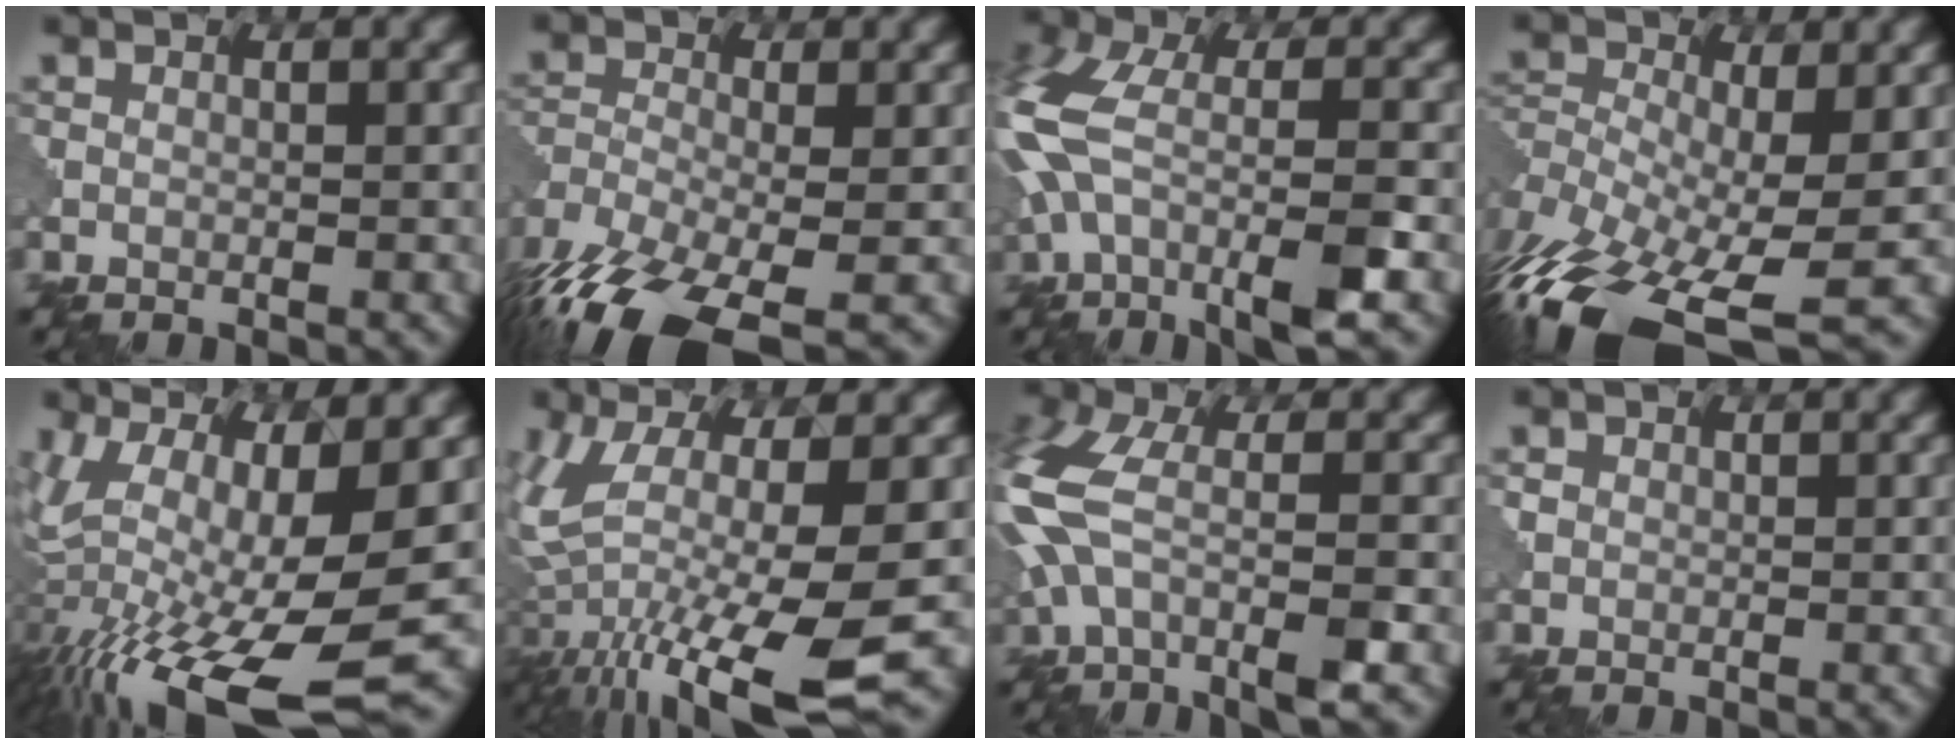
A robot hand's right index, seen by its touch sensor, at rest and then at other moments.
{"total": 11.4, "force": [-7.9, 4.0, 7.2], "torque": [-0.157, -0.024, -0.139]}
{"total": 9.7, "force": [-2.4, 4.0, 8.5], "torque": [-0.184, 0.007, -0.048]}
{"total": 14.1, "force": [-7.4, 6.0, 10.4], "torque": [-0.230, -0.006, -0.108]}
{"total": 15.5, "force": [-4.6, 5.5, 13.7], "torque": [-0.283, -0.011, -0.069]}
{"total": 13.3, "force": [-4.3, 3.9, 12.0], "torque": [-0.266, -0.025, -0.056]}
{"total": 8.0, "force": [-1.4, 3.5, 7.1], "torque": [-0.173, 0.009, -0.038]}
{"total": 1.1, "force": [0.5, 1.0, 0.2], "torque": [0.003, 0.005, -0.006]}